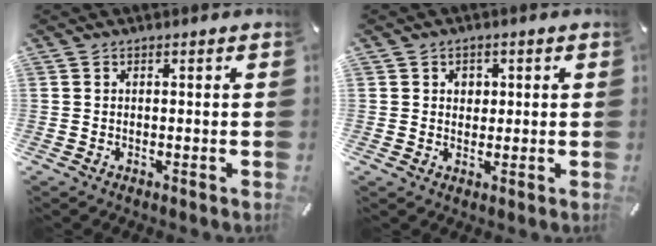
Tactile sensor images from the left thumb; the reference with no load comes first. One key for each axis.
{"total": 2.8, "fx": 0.6, "fy": 2.5, "fz": 0.9, "tx": -0.006, "ty": -0.001, "tz": 0.004}